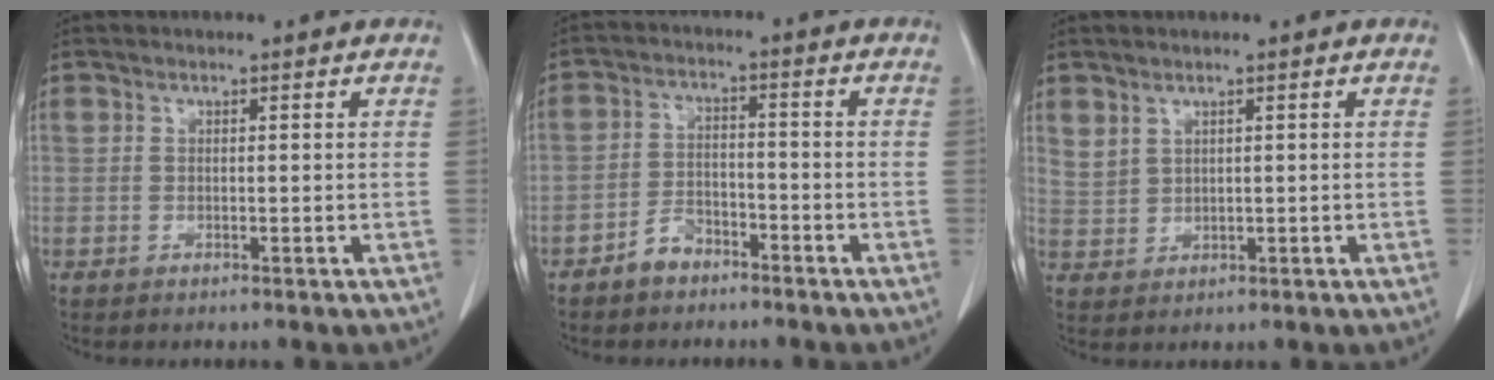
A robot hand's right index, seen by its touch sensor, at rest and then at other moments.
{"total": 4.2, "force": [-3.0, 2.6, 1.2], "torque": [-0.016, 0.014, -0.055]}
{"total": 2.7, "force": [2.0, 1.6, 0.7], "torque": [-0.014, -0.002, 0.048]}